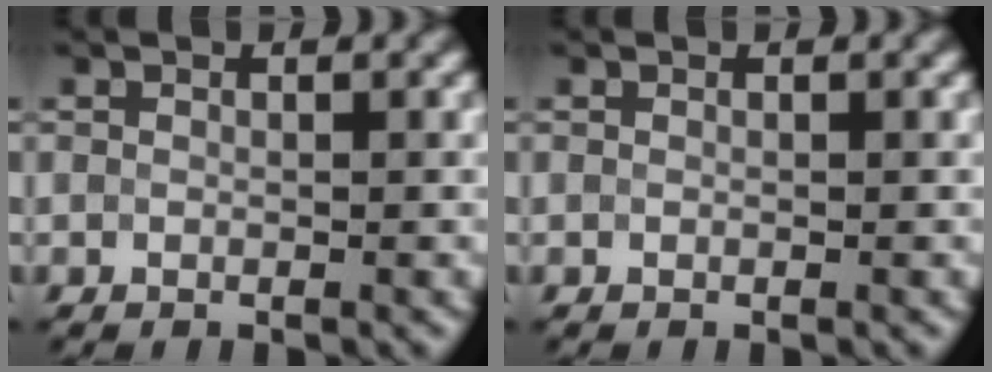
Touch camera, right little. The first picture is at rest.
{"total": 0.0}